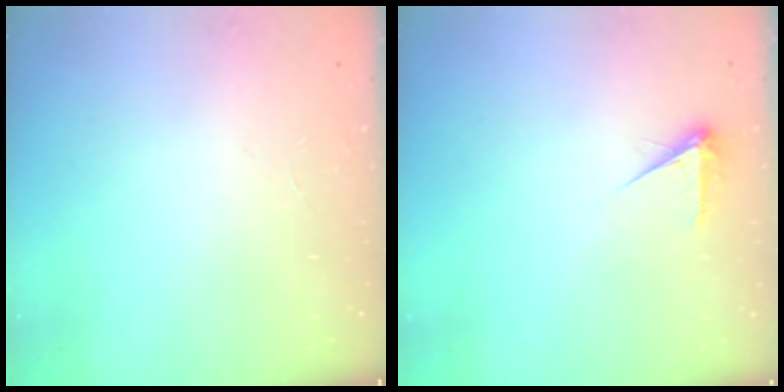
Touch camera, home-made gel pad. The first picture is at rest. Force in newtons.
{"total": 4.3, "press": 4.3, "slide": 0.6}